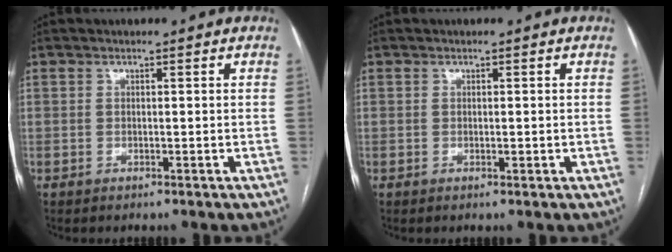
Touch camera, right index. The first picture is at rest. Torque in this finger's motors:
{"motor_torque": [0.42, 0.68, -0.08, 0.00]}